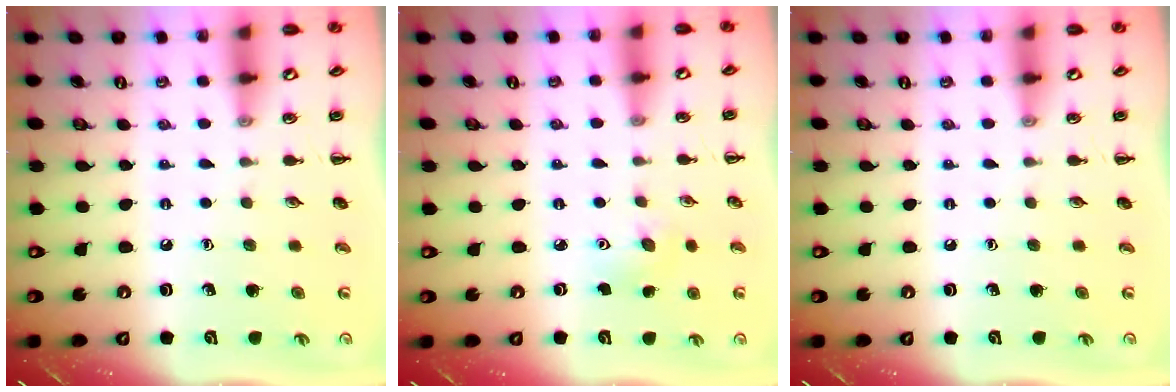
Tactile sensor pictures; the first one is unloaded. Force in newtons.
{"total": 5.5, "press": 5.2, "slide": 1.7}
{"total": 0.0}